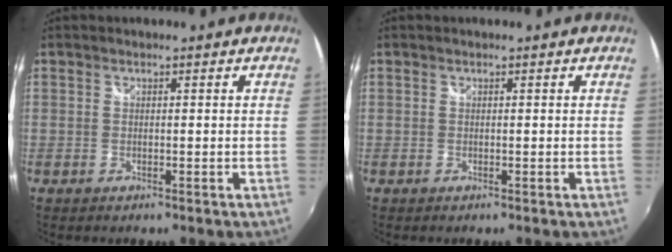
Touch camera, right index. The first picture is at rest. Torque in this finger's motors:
{"motor_torque": [0.00, 0.00, 0.00, 0.00]}